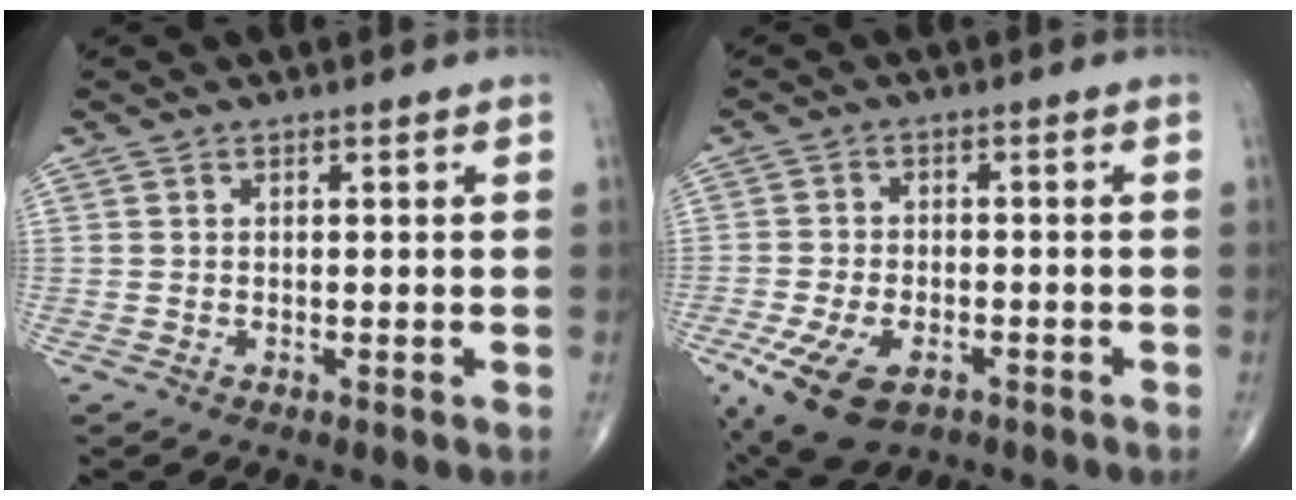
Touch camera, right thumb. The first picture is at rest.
{"total": 10.9, "force": [-5.3, 5.9, 7.4], "torque": [-0.143, 0.007, -0.087]}